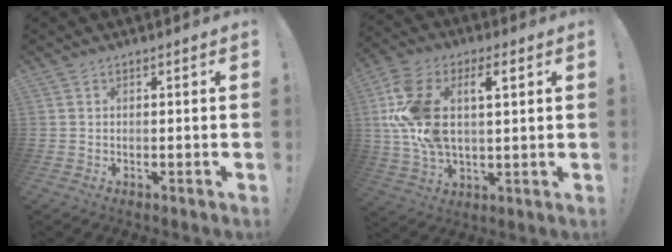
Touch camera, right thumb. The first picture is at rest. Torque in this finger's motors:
{"motor_torque": [2.49, 2.52, 1.33, -0.82, 0.46]}